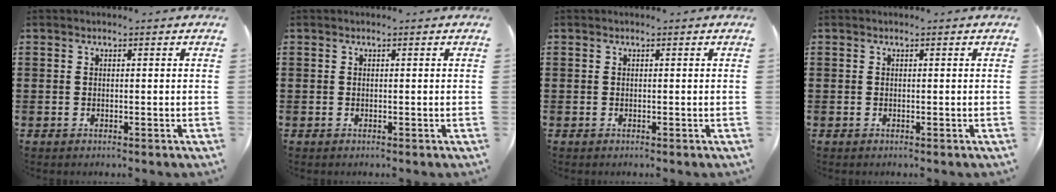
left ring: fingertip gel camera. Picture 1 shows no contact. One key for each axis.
{"total": 0.0}
{"total": 0.0}
{"total": 0.0}